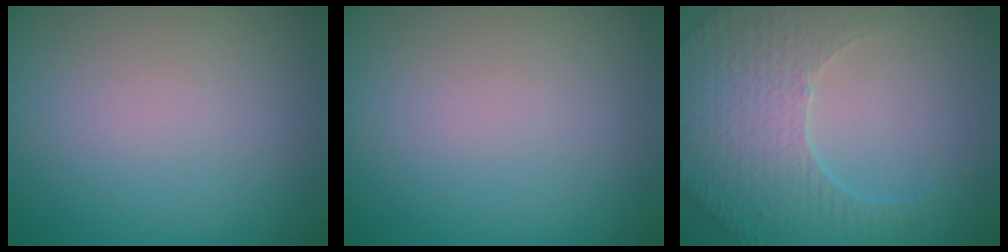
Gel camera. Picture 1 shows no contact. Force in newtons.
{"total": 0.0}
{"total": 4.6, "press": 3.5, "slide": 2.9}